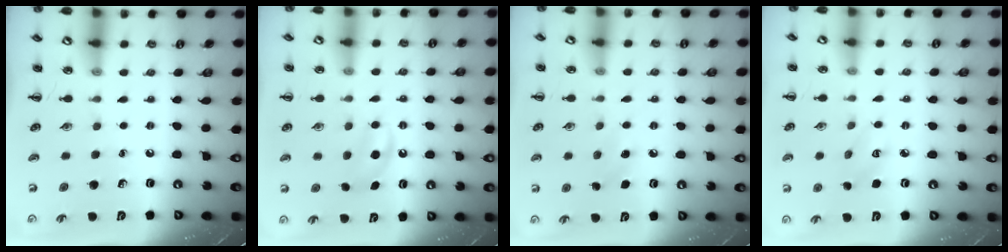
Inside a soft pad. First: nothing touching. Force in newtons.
{"total": 4.6, "press": 4.4, "slide": 1.5}
{"total": 6.6, "press": 6.2, "slide": 2.1}
{"total": 3.5, "press": 3.4, "slide": 0.7}